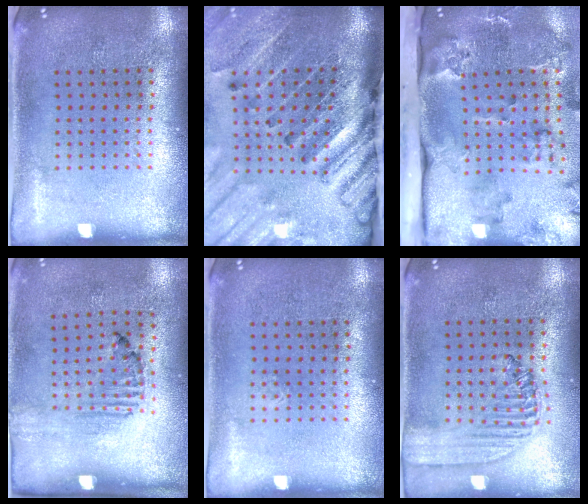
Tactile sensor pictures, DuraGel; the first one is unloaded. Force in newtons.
{"total": 4.7, "press": 3.4, "slide": 3.2}
{"total": 3.9, "press": 2.7, "slide": 2.8}
{"total": 1.6, "press": 1.1, "slide": 1.2}
{"total": 0.0}
{"total": 1.5, "press": 1.4, "slide": 0.5}